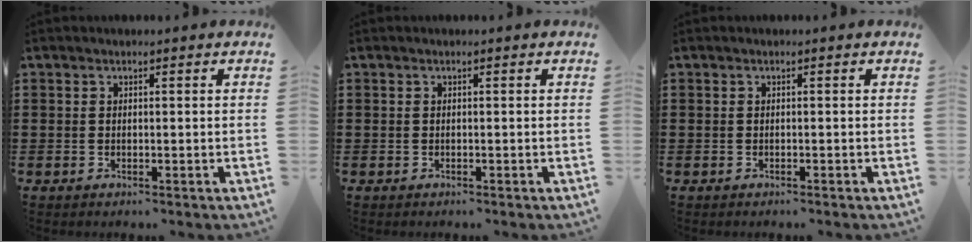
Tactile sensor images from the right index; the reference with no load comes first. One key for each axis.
{"total": 0.0}
{"total": 0.0}